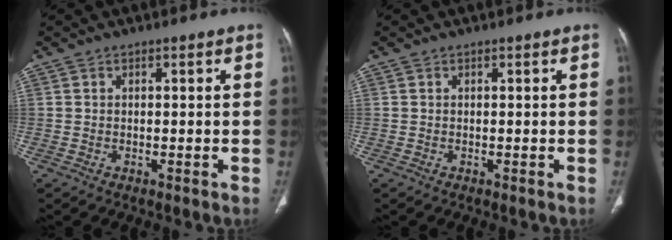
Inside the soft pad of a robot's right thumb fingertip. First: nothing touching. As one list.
[{"total": 0.0}]